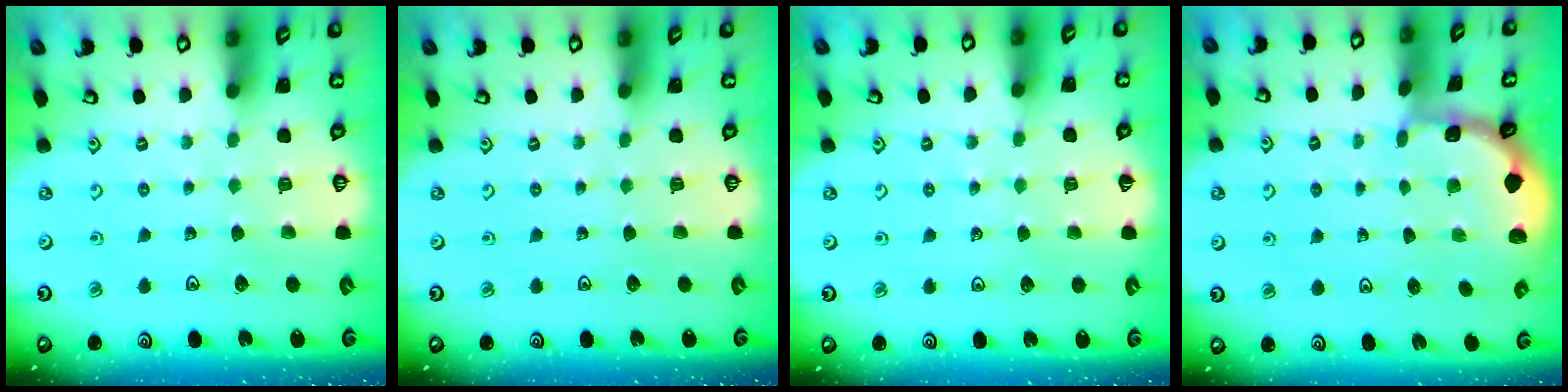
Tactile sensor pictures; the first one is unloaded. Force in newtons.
{"total": 0.0}
{"total": 2.1, "press": 2.1, "slide": 0.4}
{"total": 2.6, "press": 2.6, "slide": 0.3}